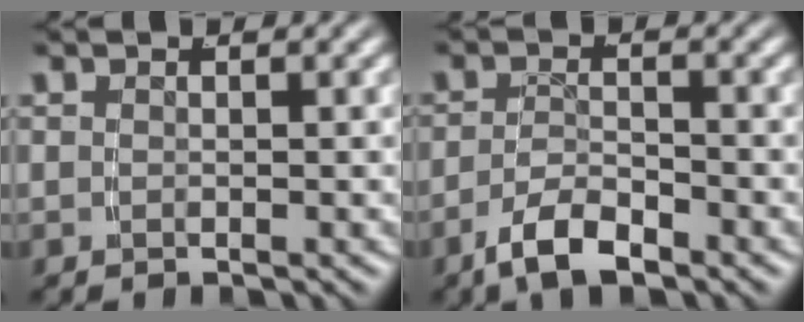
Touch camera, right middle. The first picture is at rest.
{"total": 3.4, "force": [-2.5, 0.9, 2.1], "torque": [-0.038, -0.004, -0.042]}